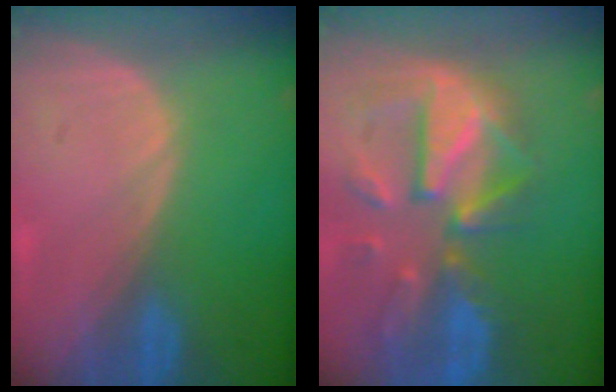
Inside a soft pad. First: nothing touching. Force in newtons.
{"total": 12.2, "press": 10.6, "slide": 5.9}